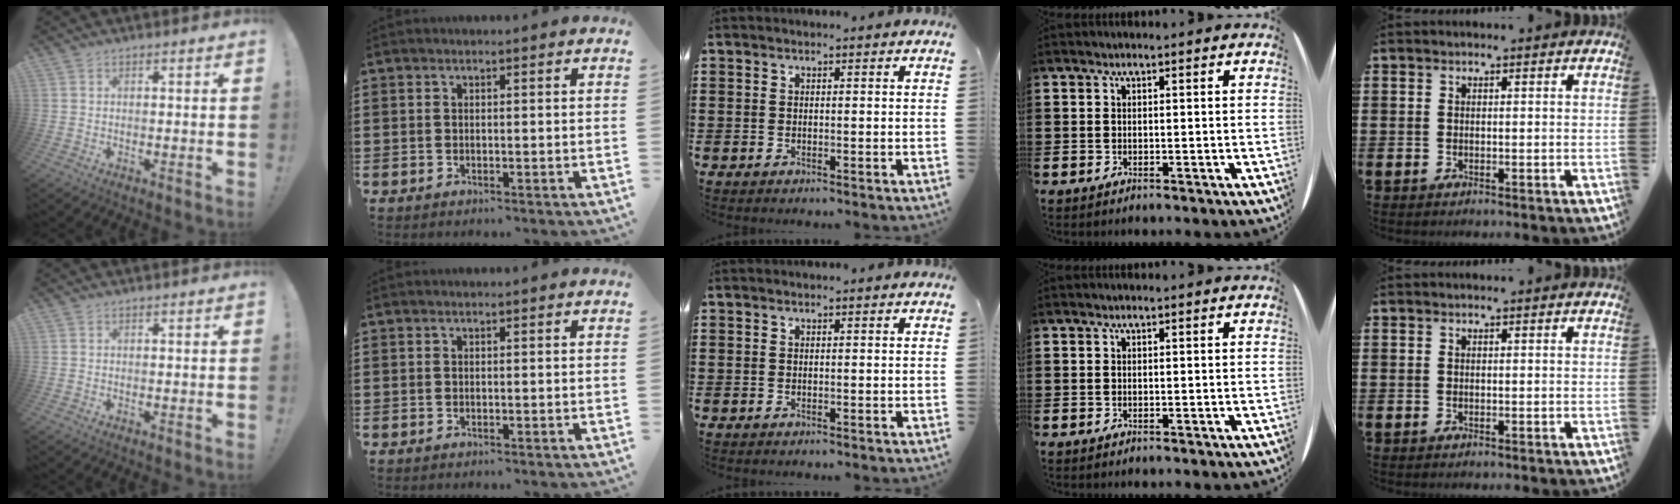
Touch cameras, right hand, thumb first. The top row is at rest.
{}